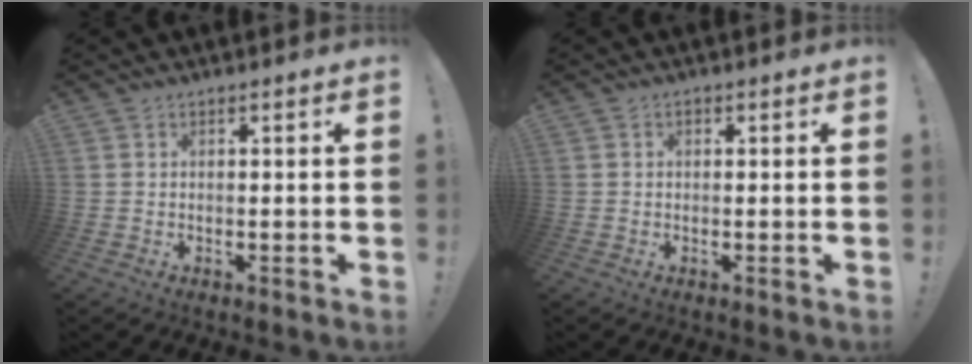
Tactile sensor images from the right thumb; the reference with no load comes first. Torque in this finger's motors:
{"motor_torque": [0.31, 0.23, 0.45, -0.07, 0.00]}